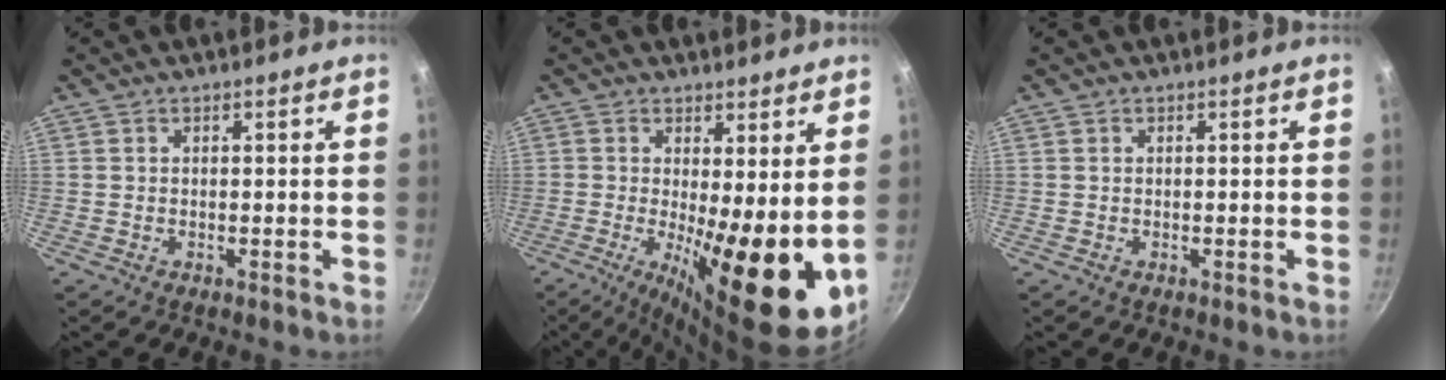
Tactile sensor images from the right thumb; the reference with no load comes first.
{"total": 16.1, "force": [-0.6, 4.6, 15.5], "torque": [-0.216, -0.026, -0.004]}
{"total": 0.0}